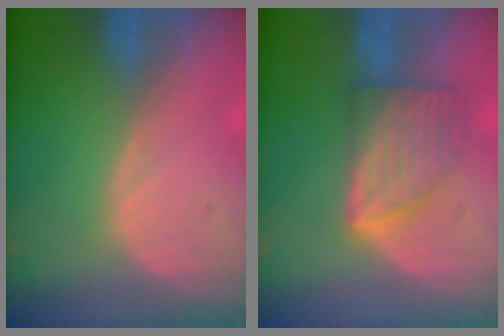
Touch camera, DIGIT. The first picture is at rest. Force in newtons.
{"total": 6.6, "press": 6.6, "slide": 0.1}